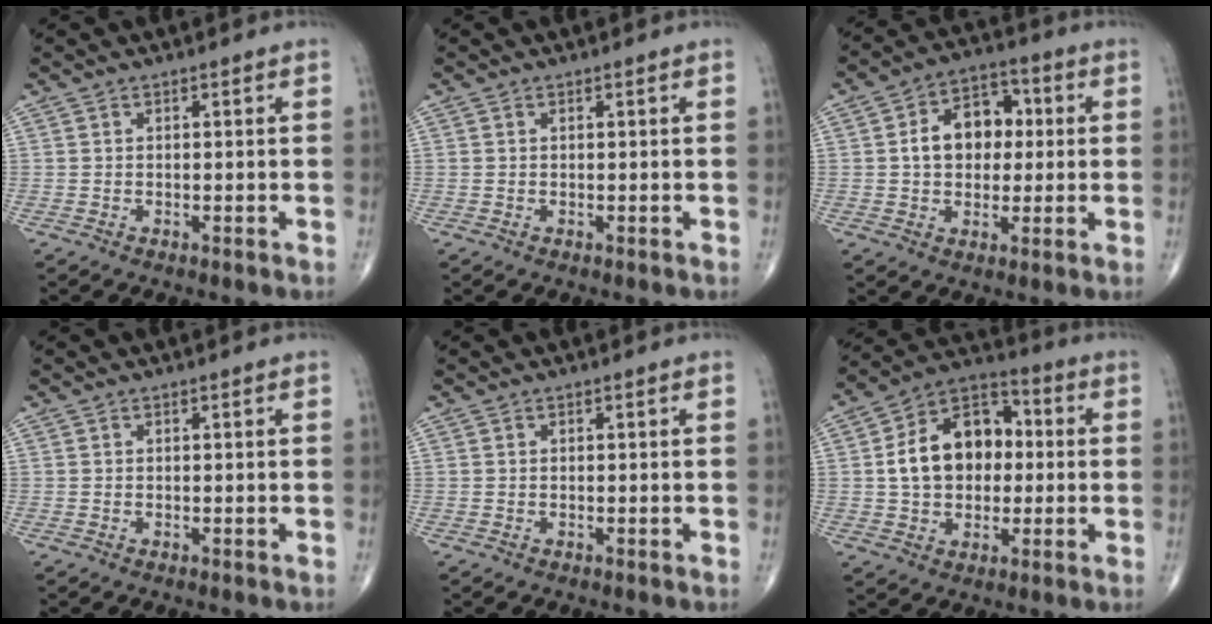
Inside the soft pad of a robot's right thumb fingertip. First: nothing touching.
{"total": 0.0}
{"total": 11.1, "force": [1.1, 8.0, 7.6], "torque": [-0.087, 0.022, 0.012]}
{"total": 0.0}
{"total": 0.0}
{"total": 15.7, "force": [0.9, 11.1, 11.0], "torque": [-0.149, 0.028, 0.008]}